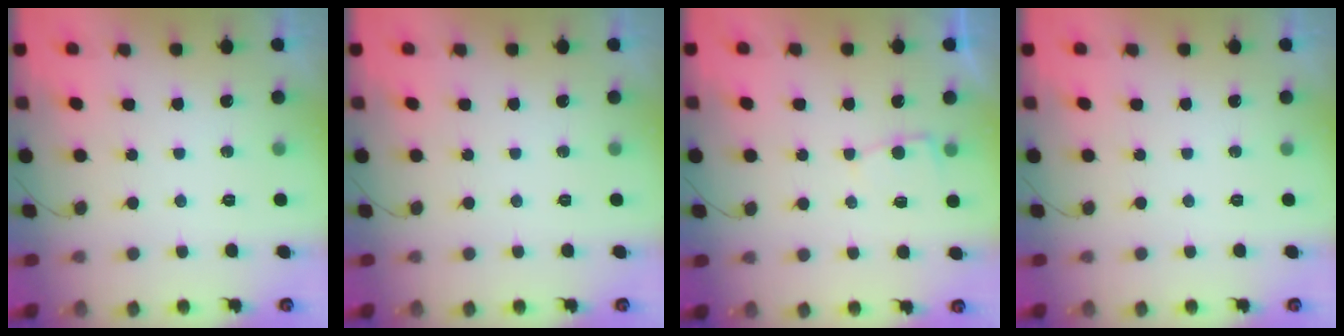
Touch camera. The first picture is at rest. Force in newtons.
{"total": 0.0}
{"total": 2.6, "press": 2.6, "slide": 0.3}
{"total": 0.0}